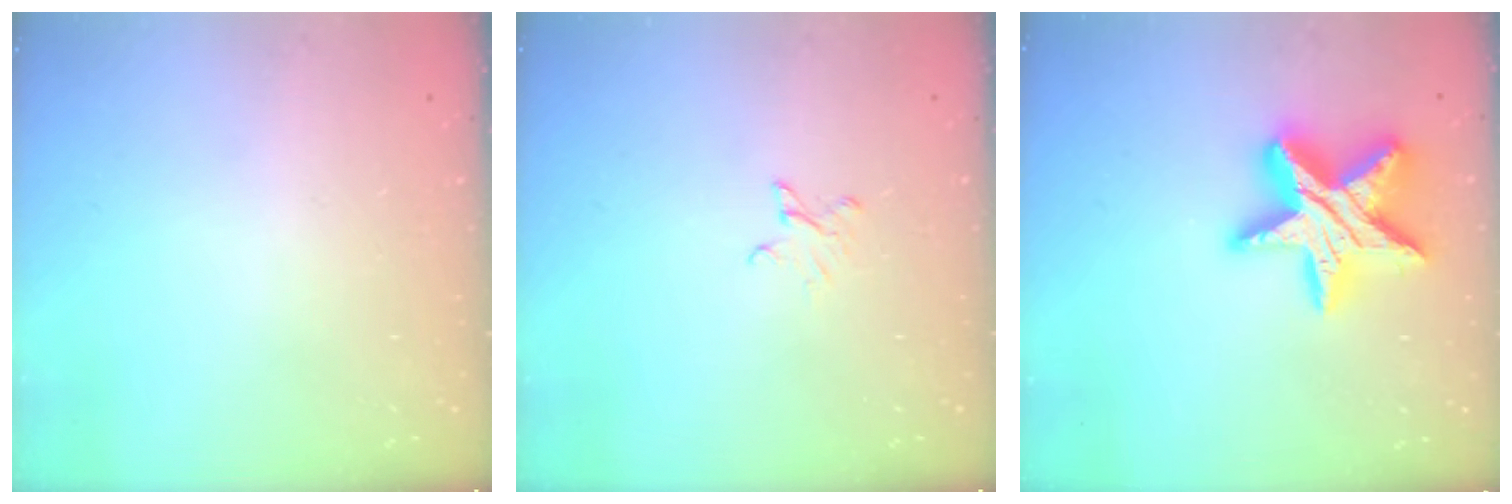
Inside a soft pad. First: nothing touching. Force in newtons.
{"total": 2.6, "press": 2.6, "slide": 0.3}
{"total": 19.4, "press": 19.4, "slide": 1.6}